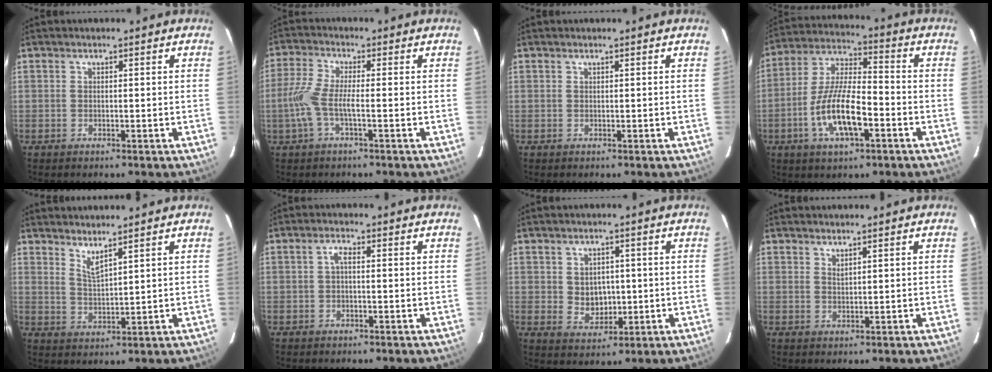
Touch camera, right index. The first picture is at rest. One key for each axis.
{"total": 6.0, "fx": -1.9, "fy": 0.8, "fz": 5.7, "tx": -0.135, "ty": 0.000, "tz": -0.037}
{"total": 0.0}
{"total": 13.2, "fx": -5.0, "fy": 4.5, "fz": 11.4, "tx": -0.237, "ty": -0.002, "tz": -0.093}
{"total": 3.6, "fx": 3.0, "fy": 0.0, "fz": 1.9, "tx": -0.037, "ty": -0.008, "tz": 0.053}
{"total": 1.5, "fx": -0.1, "fy": 0.6, "fz": 1.4, "tx": -0.028, "ty": 0.008, "tz": -0.004}
{"total": 5.0, "fx": 0.2, "fy": 4.3, "fz": 2.5, "tx": -0.045, "ty": 0.003, "tz": 0.012}
{"total": 1.1, "fx": 1.0, "fy": 0.0, "fz": 0.5, "tx": -0.009, "ty": -0.002, "tz": 0.018}